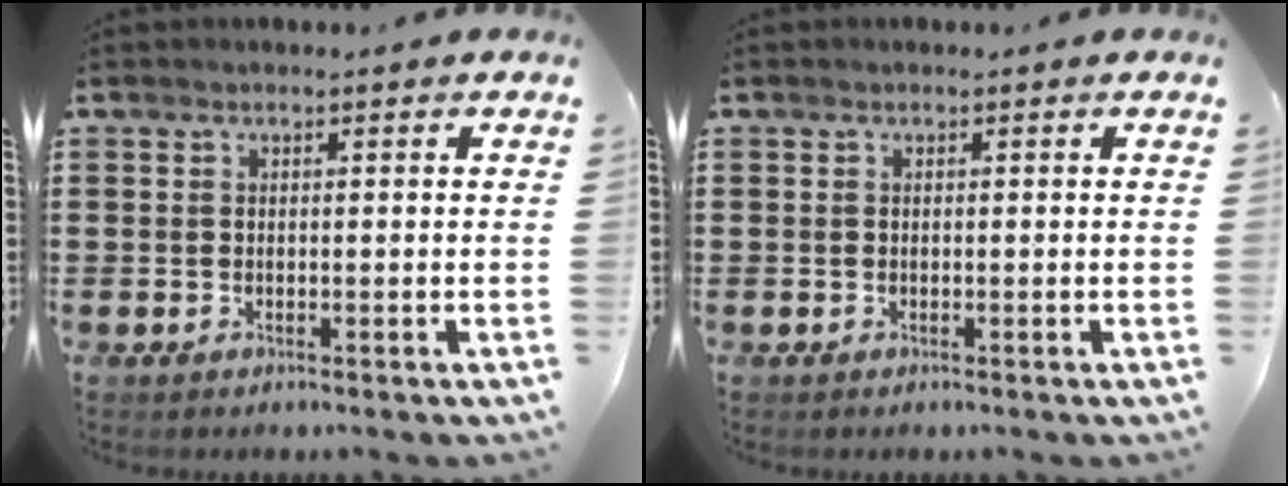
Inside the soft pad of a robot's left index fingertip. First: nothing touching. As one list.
[{"total": 0.0}]